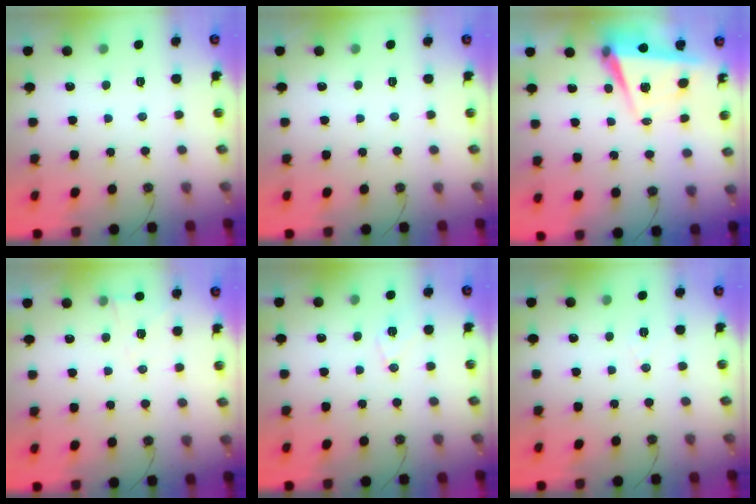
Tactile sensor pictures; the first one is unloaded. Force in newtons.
{"total": 0.0}
{"total": 6.0, "press": 4.9, "slide": 3.3}
{"total": 4.8, "press": 3.3, "slide": 3.4}
{"total": 6.8, "press": 6.7, "slide": 1.4}
{"total": 5.3, "press": 3.0, "slide": 4.4}